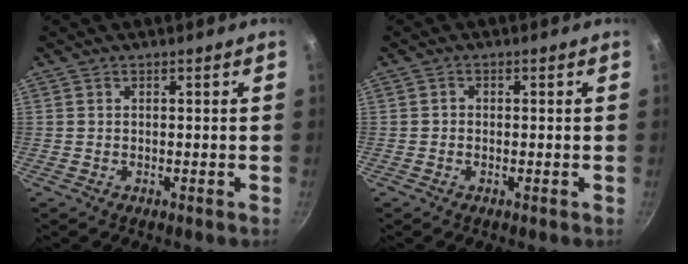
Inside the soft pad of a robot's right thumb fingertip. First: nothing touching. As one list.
[{"total": 0.7, "force": [-0.3, 0.6, 0.3], "torque": [-0.004, 0.003, -0.006]}]